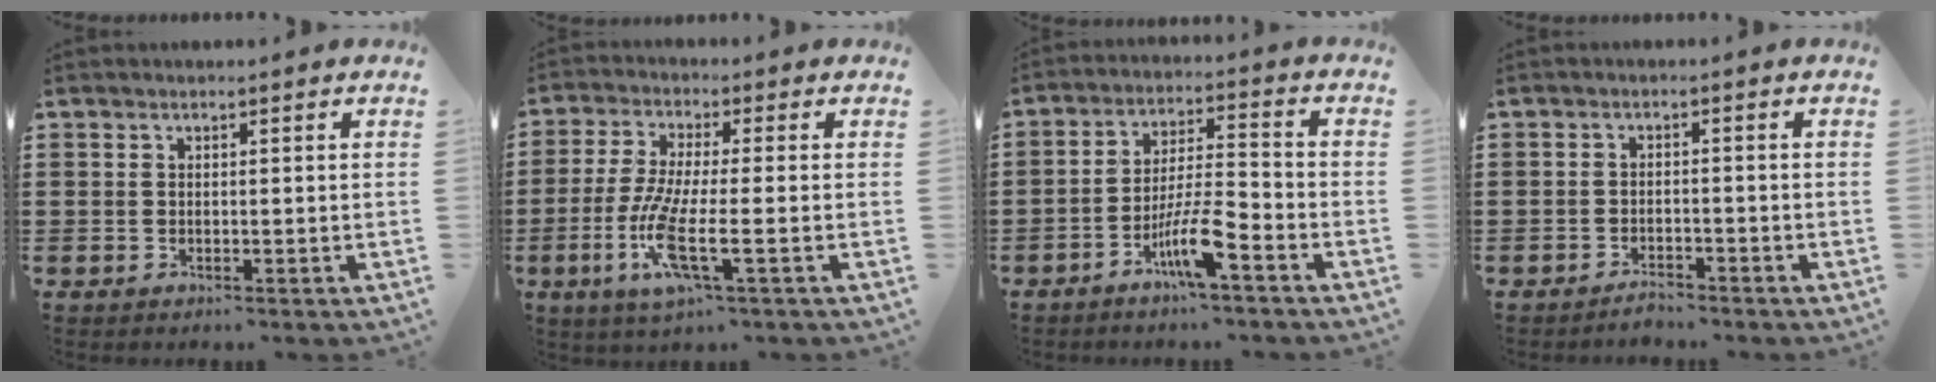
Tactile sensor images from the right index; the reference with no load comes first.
{"total": 8.9, "force": [-2.9, 1.4, 8.2], "torque": [-0.192, -0.022, -0.062]}
{"total": 7.6, "force": [-4.5, 1.0, 6.1], "torque": [-0.124, -0.004, -0.086]}
{"total": 2.0, "force": [-2.0, 0.2, 0.2], "torque": [-0.011, 0.002, -0.040]}